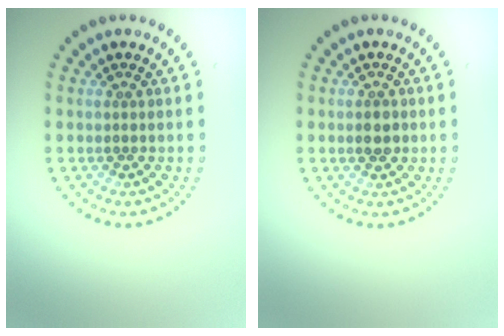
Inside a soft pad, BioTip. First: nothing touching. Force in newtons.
{"total": 1.6, "press": 1.6, "slide": 0.2}